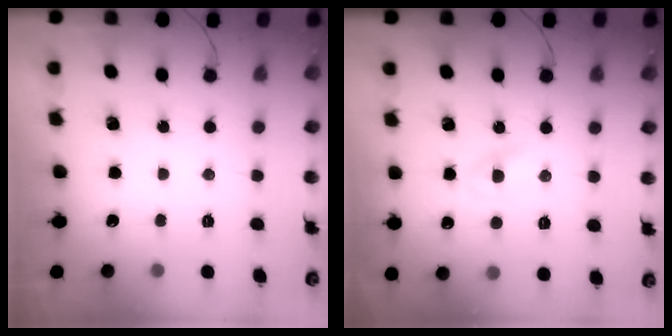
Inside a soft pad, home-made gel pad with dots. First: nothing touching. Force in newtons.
{"total": 1.3, "press": 1.2, "slide": 0.5}